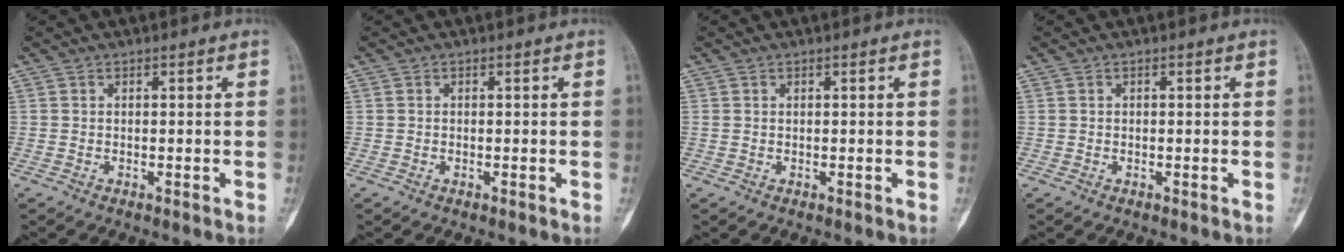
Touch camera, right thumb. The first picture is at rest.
{"total": 0.0}
{"total": 0.0}
{"total": 0.0}